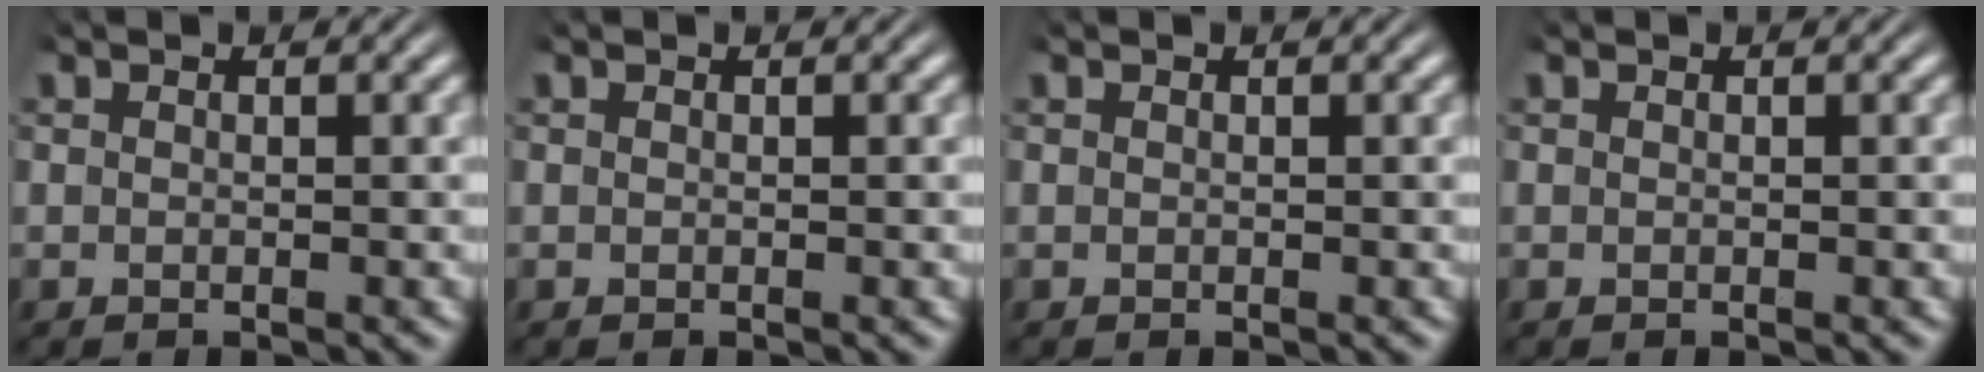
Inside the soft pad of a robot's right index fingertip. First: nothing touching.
{"total": 0.0}
{"total": 0.0}
{"total": 0.0}